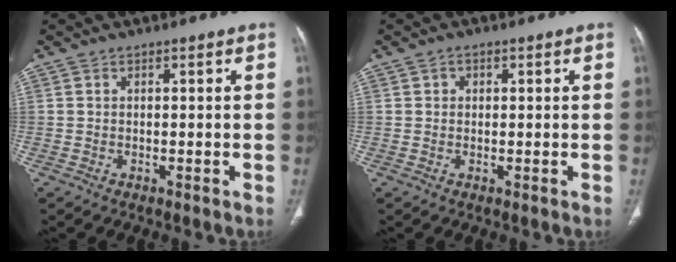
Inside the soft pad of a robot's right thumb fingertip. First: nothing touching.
{"total": 1.3, "force": [0.4, 1.1, 0.5], "torque": [0.000, 0.001, 0.004]}